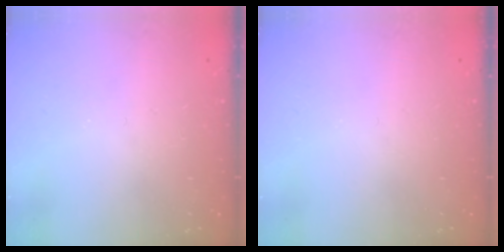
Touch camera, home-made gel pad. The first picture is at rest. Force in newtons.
{"total": 0.0}